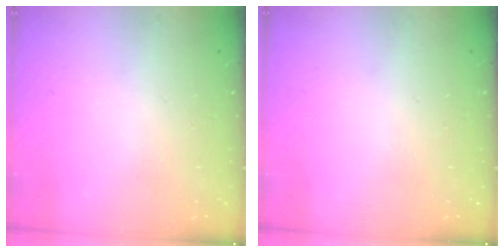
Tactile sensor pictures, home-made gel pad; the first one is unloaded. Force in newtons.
{"total": 0.0}